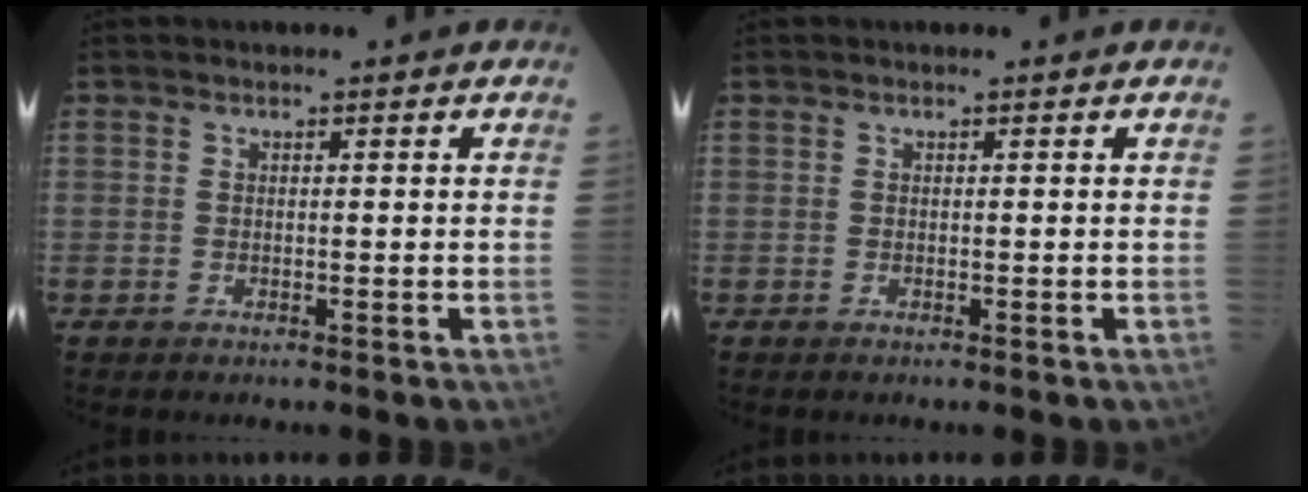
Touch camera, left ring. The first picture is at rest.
{"total": 0.0}